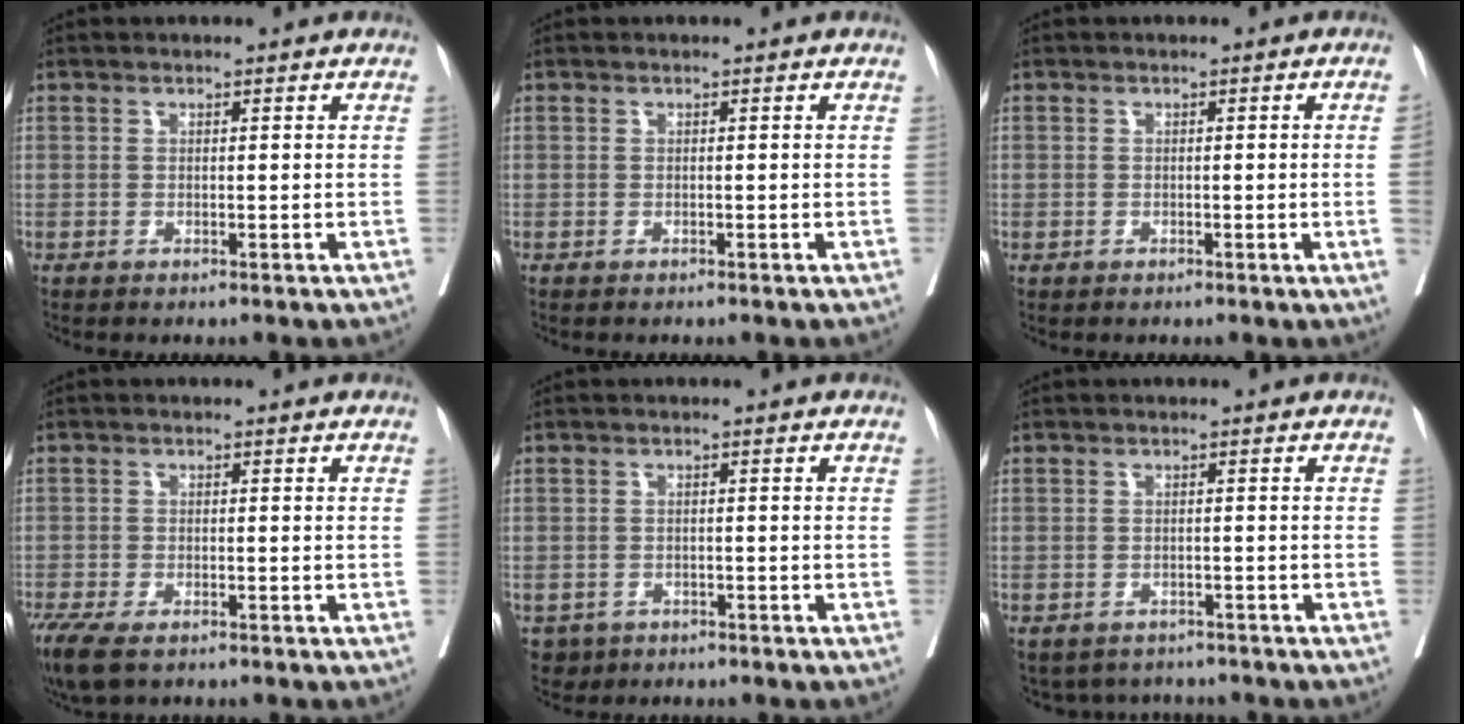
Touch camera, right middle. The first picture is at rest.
{"total": 0.5, "force": [-0.5, 0.1, 0.2], "torque": [0.004, 0.000, -0.009]}
{"total": 1.2, "force": [-0.3, -0.1, 1.2], "torque": [-0.015, 0.002, -0.003]}
{"total": 8.0, "force": [-5.6, 2.9, 4.9], "torque": [-0.100, -0.021, -0.095]}
{"total": 3.8, "force": [-2.4, 2.9, 0.4], "torque": [-0.002, 0.004, -0.038]}
{"total": 7.1, "force": [-6.3, 3.0, 1.2], "torque": [-0.016, 0.007, -0.077]}